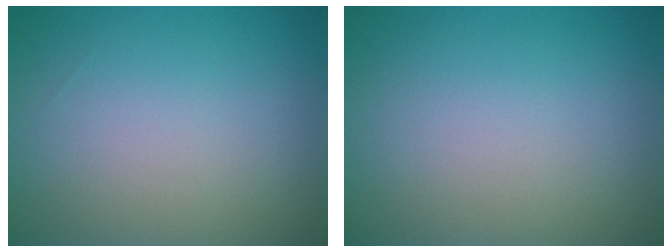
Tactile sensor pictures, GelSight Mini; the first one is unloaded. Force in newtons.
{"total": 0.0}